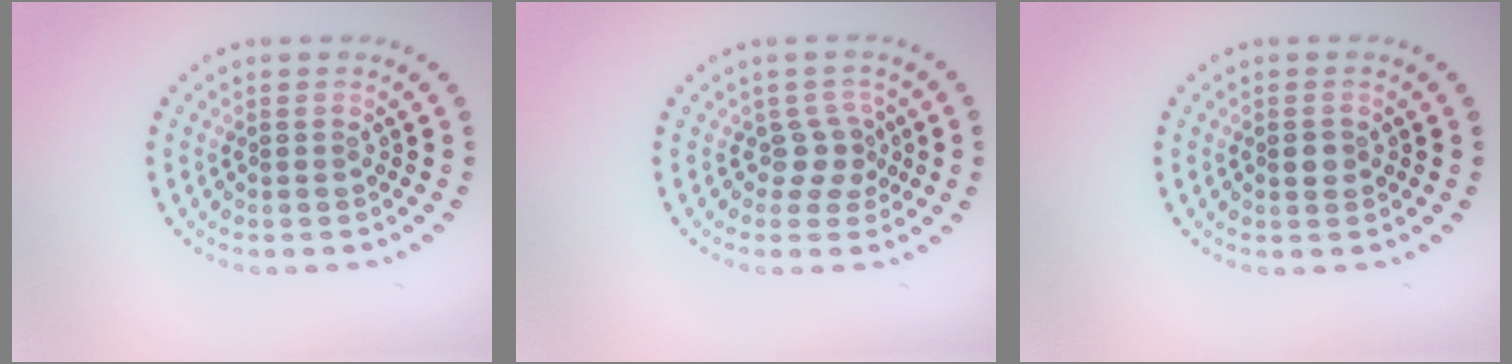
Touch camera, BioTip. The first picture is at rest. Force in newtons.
{"total": 2.2, "press": 1.5, "slide": 1.6}
{"total": 1.1, "press": 1.0, "slide": 0.3}